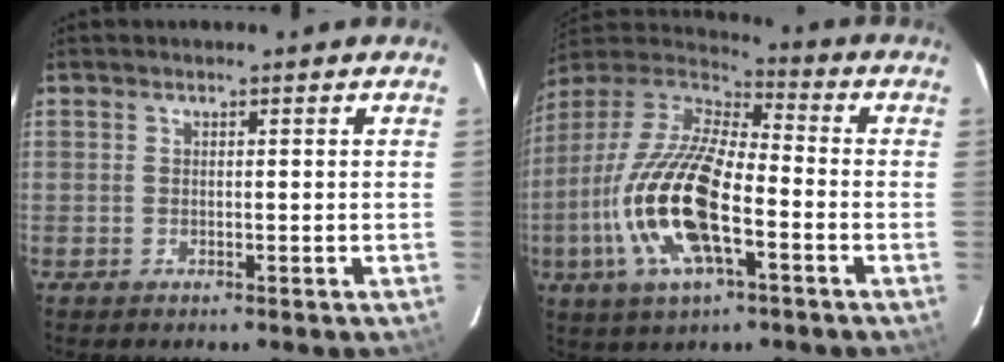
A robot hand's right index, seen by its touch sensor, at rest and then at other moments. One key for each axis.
{"total": 20.2, "fx": -6.4, "fy": 7.3, "fz": 17.6, "tx": -0.367, "ty": -0.021, "tz": -0.128}